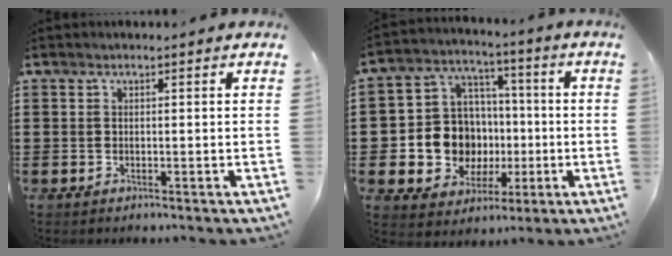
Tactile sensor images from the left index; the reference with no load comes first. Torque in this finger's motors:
{"motor_torque": [1.17, -0.07, 0.92, 0.12]}